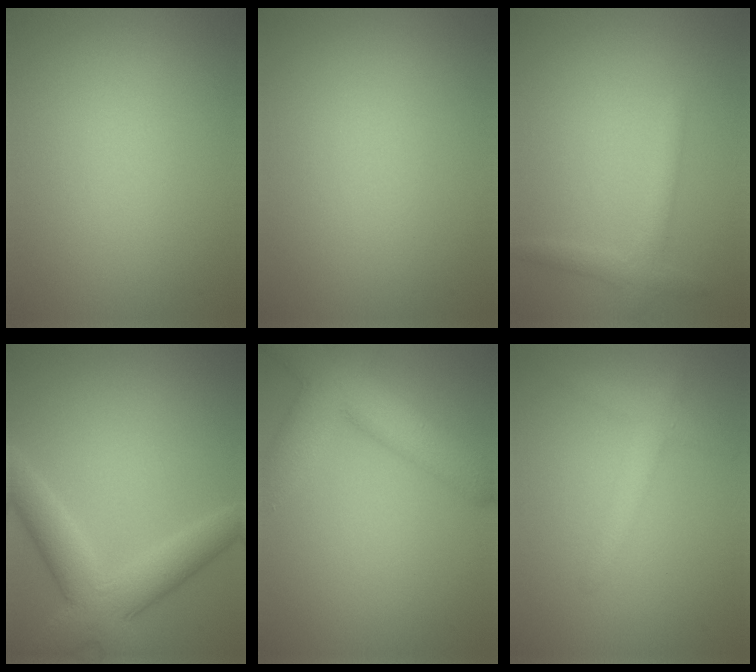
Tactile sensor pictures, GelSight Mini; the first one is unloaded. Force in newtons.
{"total": 0.0}
{"total": 2.0, "press": 2.0, "slide": 0.1}
{"total": 6.2, "press": 6.2, "slide": 0.2}
{"total": 7.5, "press": 7.5, "slide": 0.4}
{"total": 2.4, "press": 2.4, "slide": 0.1}